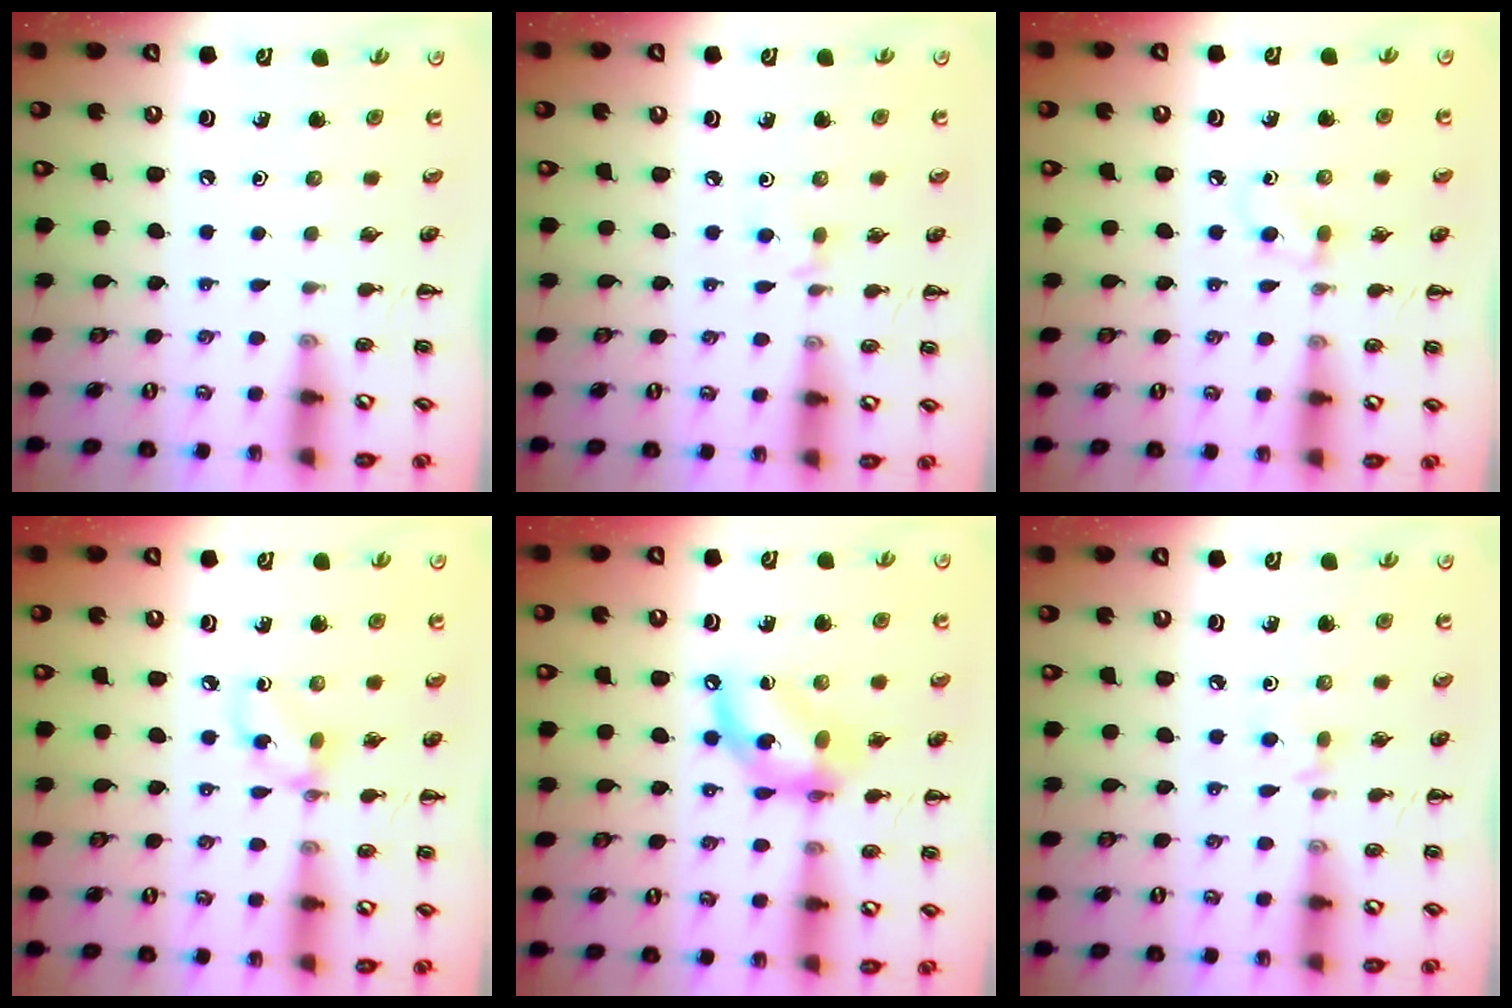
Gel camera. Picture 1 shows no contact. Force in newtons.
{"total": 2.9, "press": 2.7, "slide": 1.2}
{"total": 4.1, "press": 3.8, "slide": 1.7}
{"total": 4.8, "press": 4.7, "slide": 0.5}
{"total": 13.2, "press": 12.8, "slide": 3.3}
{"total": 2.9, "press": 2.7, "slide": 1.2}